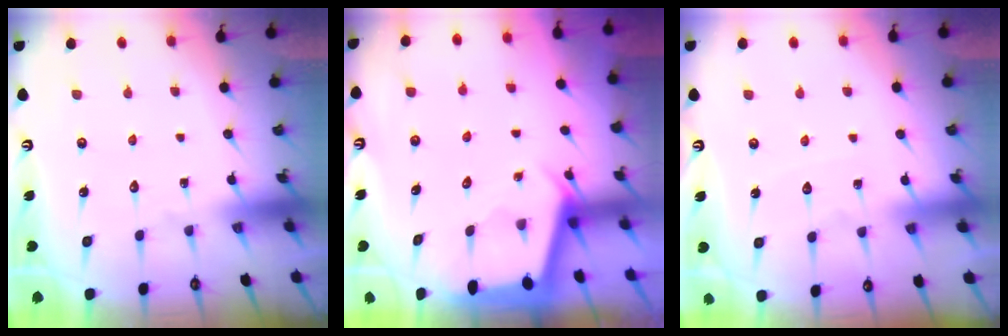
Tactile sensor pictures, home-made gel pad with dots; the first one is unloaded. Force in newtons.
{"total": 2.2, "press": 2.2, "slide": 0.3}
{"total": 3.2, "press": 3.2, "slide": 0.5}